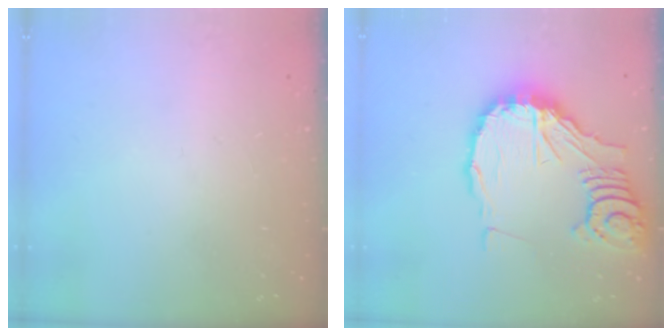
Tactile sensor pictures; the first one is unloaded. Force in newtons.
{"total": 19.8, "press": 19.7, "slide": 2.2}